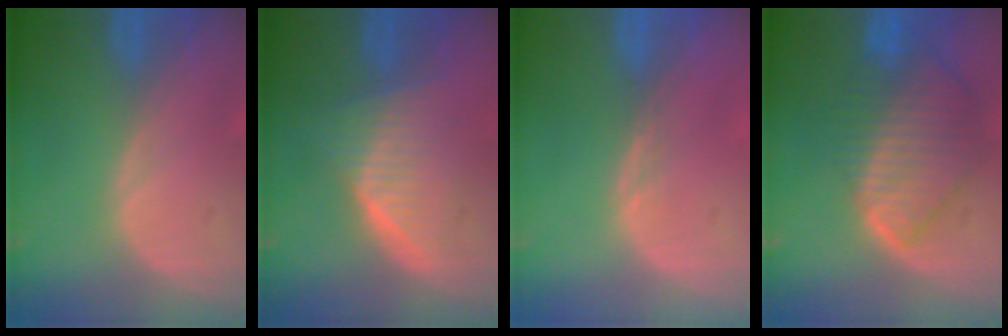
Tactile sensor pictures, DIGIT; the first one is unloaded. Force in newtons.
{"total": 5.8, "press": 5.8, "slide": 0.5}
{"total": 1.0, "press": 0.8, "slide": 0.7}
{"total": 10.0, "press": 8.7, "slide": 4.9}